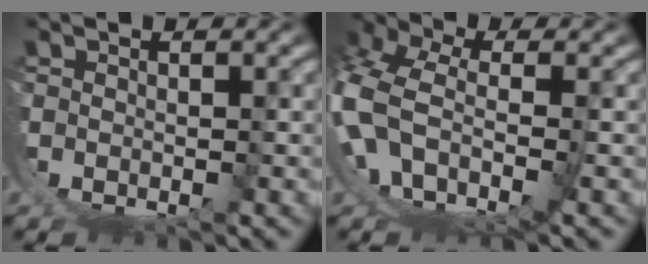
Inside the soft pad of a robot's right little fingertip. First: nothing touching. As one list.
[{"total": 7.3, "force": [-1.6, 4.9, 5.2], "torque": [-0.149, -0.042, -0.016]}]